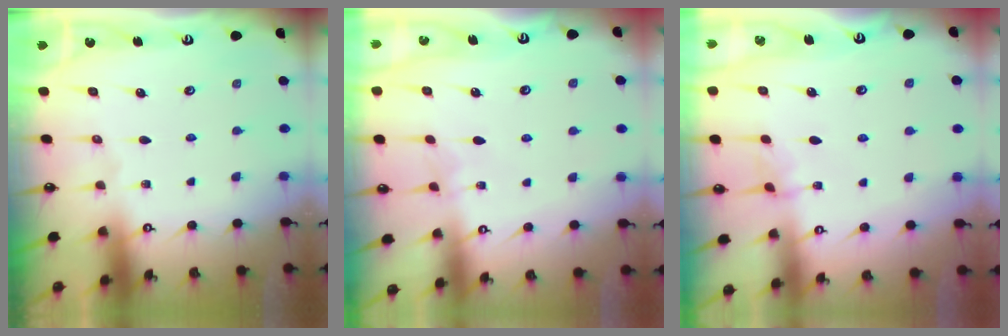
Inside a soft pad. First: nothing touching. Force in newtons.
{"total": 2.3, "press": 2.3, "slide": 0.3}
{"total": 2.8, "press": 2.8, "slide": 0.3}